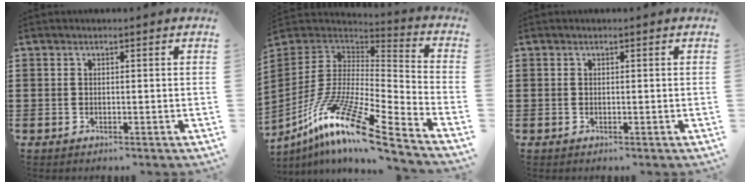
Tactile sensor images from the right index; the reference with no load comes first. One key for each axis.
{"total": 14.4, "fx": -9.3, "fy": 1.9, "fz": 10.9, "tx": -0.216, "ty": 0.009, "tz": -0.179}
{"total": 0.0}